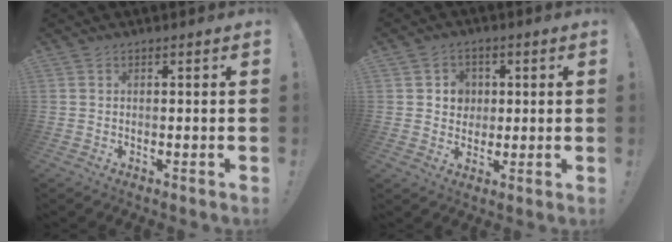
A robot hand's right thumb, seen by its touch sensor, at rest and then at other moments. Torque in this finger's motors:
{"motor_torque": [0.86, 0.85, 0.05, -0.07, 0.00]}